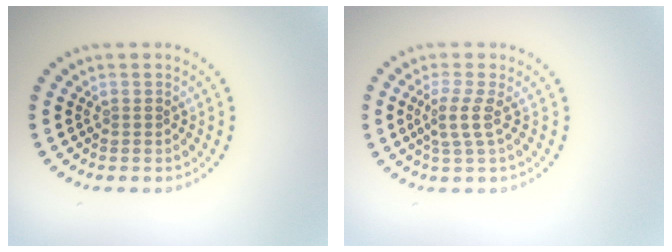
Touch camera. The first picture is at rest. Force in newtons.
{"total": 2.1, "press": 1.6, "slide": 1.4}